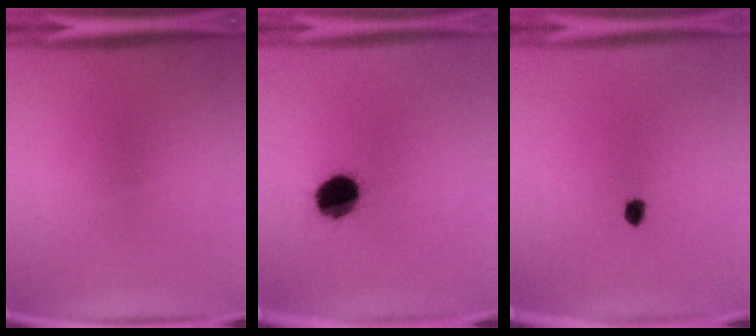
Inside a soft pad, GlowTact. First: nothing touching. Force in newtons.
{"total": 11.6}
{"total": 1.7}